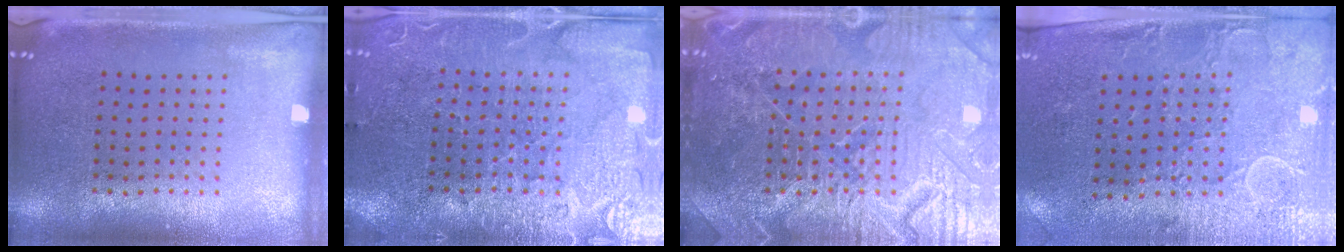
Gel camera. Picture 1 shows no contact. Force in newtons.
{"total": 3.6, "press": 3.4, "slide": 1.3}
{"total": 5.2, "press": 5.1, "slide": 0.6}
{"total": 2.9, "press": 2.4, "slide": 1.7}